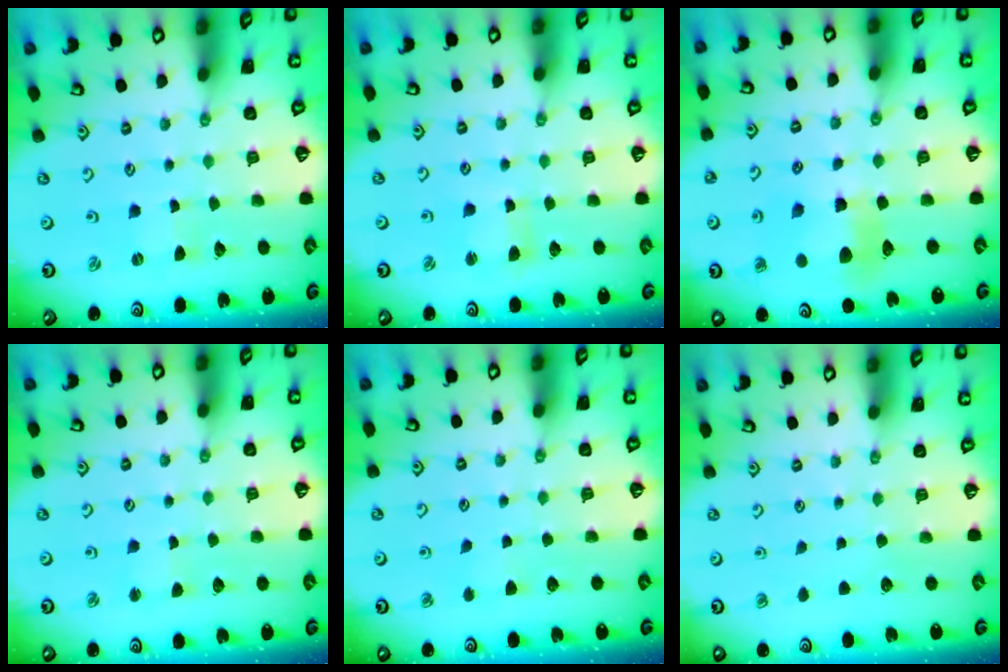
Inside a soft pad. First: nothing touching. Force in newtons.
{"total": 3.2, "press": 3.2, "slide": 0.3}
{"total": 9.5, "press": 9.4, "slide": 1.1}
{"total": 2.1, "press": 2.1, "slide": 0.4}
{"total": 2.7, "press": 2.7, "slide": 0.4}
{"total": 0.0}